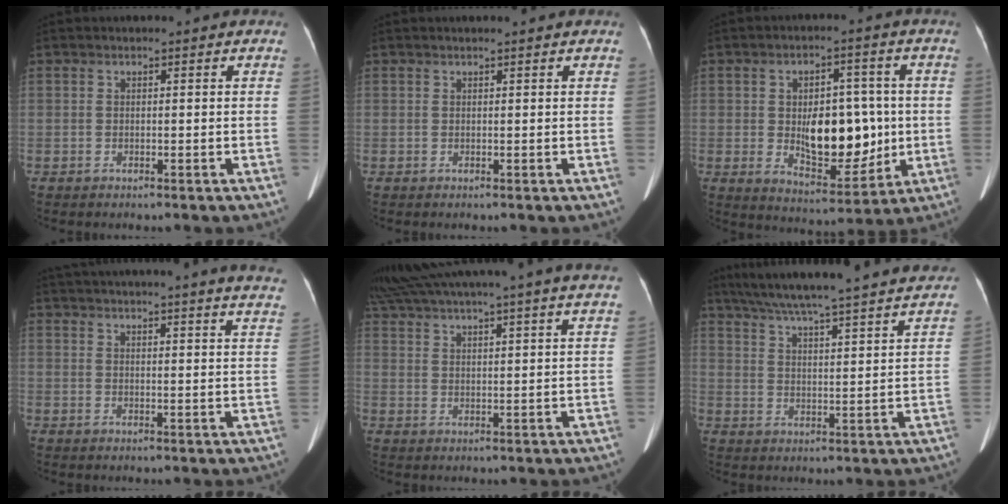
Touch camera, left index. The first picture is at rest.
{"total": 1.5, "force": [1.4, -0.1, 0.7], "torque": [-0.011, 0.014, 0.019]}
{"total": 11.5, "force": [-0.3, 6.0, 9.8], "torque": [-0.152, 0.002, 0.008]}
{"total": 28.5, "force": [26.5, 0.9, 10.4], "torque": [-0.162, -0.064, 0.316]}
{"total": 28.5, "force": [25.1, 0.5, 13.4], "torque": [-0.237, -0.003, 0.339]}
{"total": 26.9, "force": [24.2, 0.5, 11.8], "torque": [-0.197, -0.006, 0.324]}